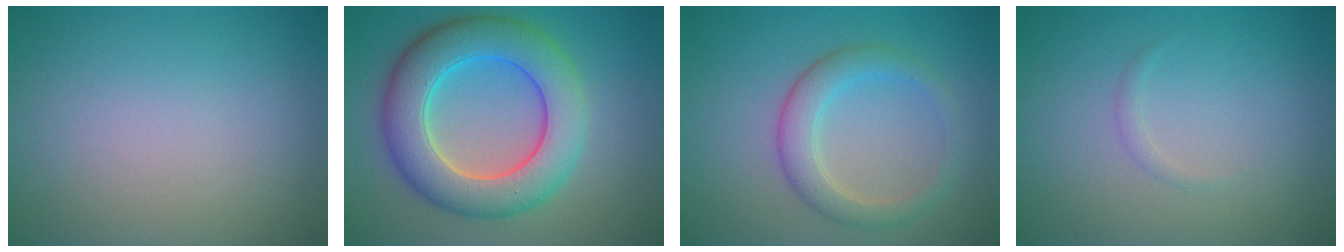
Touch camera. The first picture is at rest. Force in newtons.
{"total": 8.8, "press": 8.8, "slide": 0.2}
{"total": 3.3, "press": 3.3, "slide": 0.1}
{"total": 0.6, "press": 0.6, "slide": 0.0}